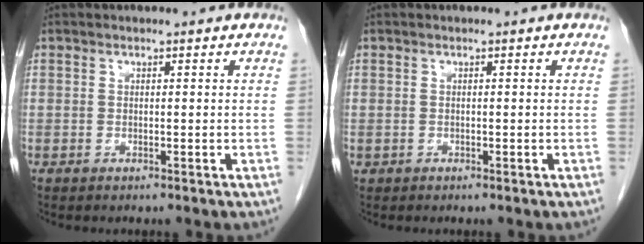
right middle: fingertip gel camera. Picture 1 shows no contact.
{"total": 0.0}